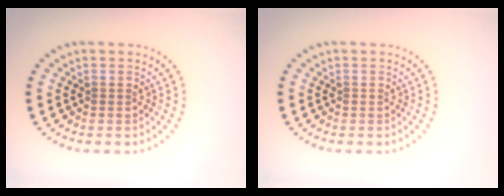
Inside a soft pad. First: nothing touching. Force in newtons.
{"total": 0.0}